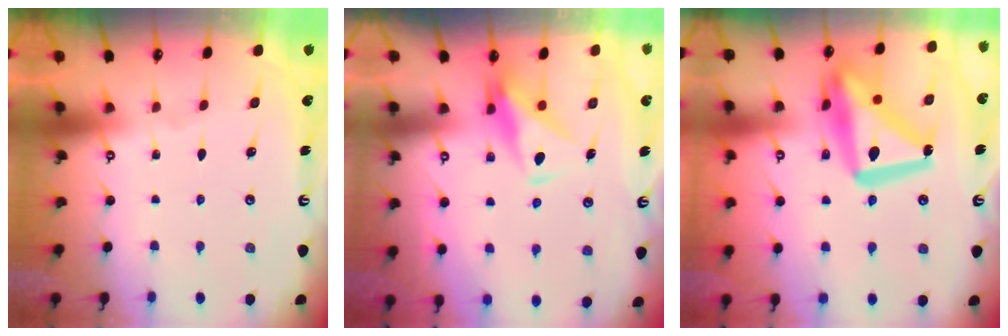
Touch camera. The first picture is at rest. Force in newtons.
{"total": 8.8, "press": 8.8, "slide": 0.8}
{"total": 20.2, "press": 20.1, "slide": 2.2}